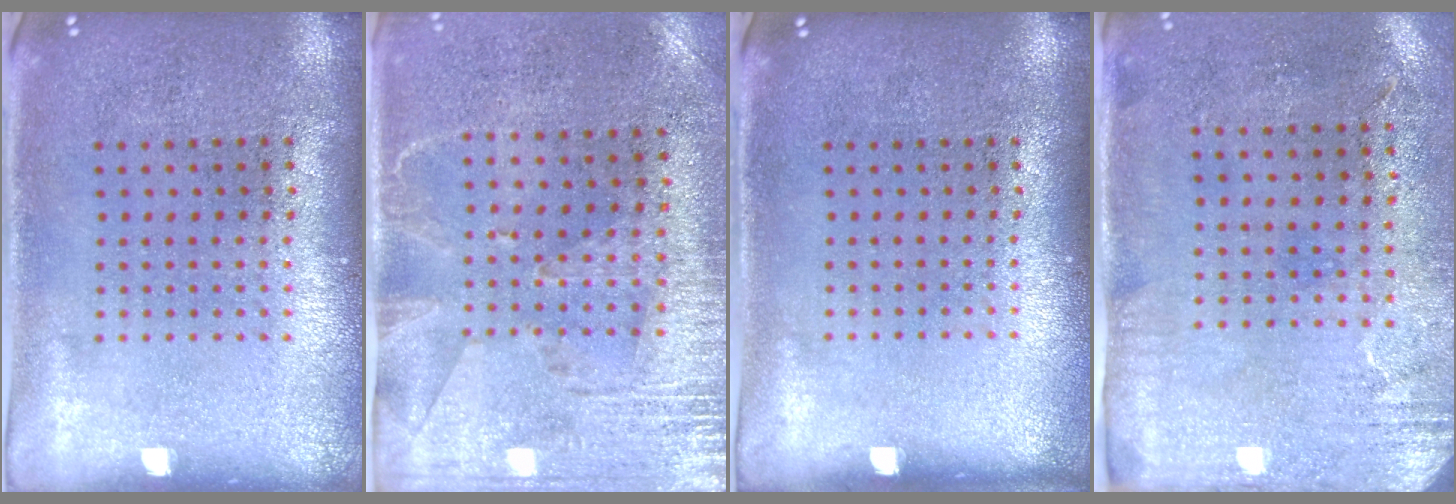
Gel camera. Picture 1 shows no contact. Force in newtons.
{"total": 2.8, "press": 2.4, "slide": 1.5}
{"total": 0.0}
{"total": 3.0, "press": 2.4, "slide": 1.8}